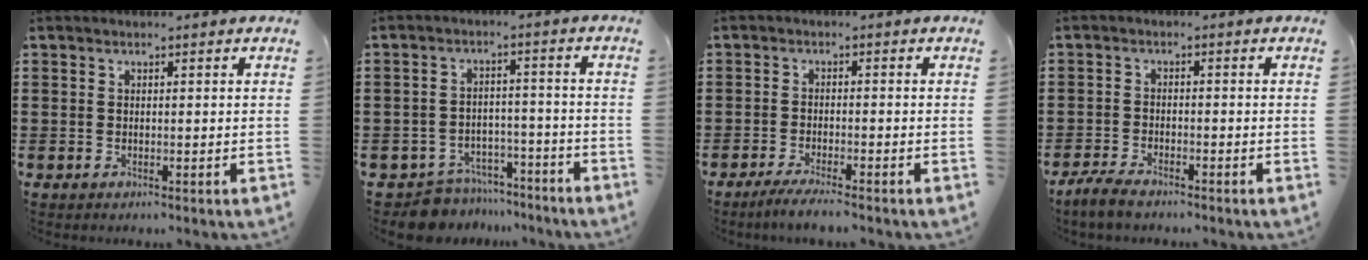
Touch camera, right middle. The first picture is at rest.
{"total": 5.8, "force": [-5.7, 1.2, 0.3], "torque": [-0.011, 0.016, -0.116]}
{"total": 2.6, "force": [-2.4, -0.3, 1.0], "torque": [-0.016, -0.002, -0.045]}
{"total": 2.8, "force": [-2.4, 0.6, 1.3], "torque": [-0.036, 0.000, -0.053]}